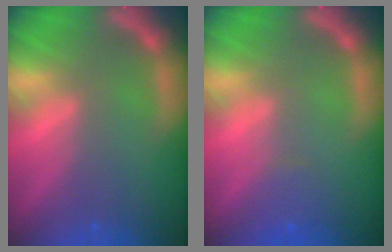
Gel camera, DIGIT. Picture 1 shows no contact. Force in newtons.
{"total": 1.4}